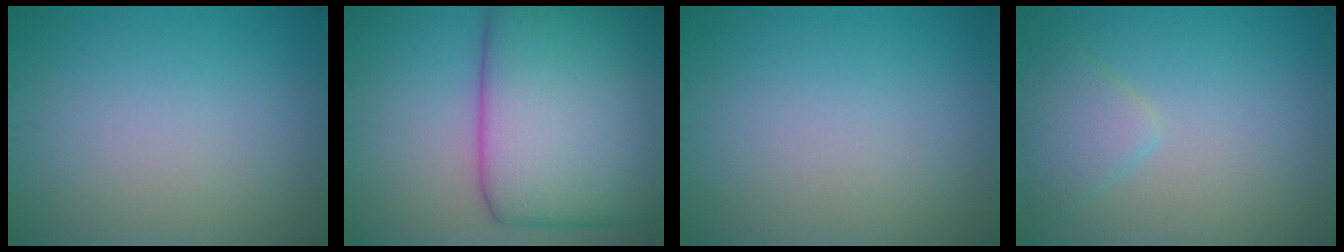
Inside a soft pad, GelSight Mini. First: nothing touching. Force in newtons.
{"total": 16.0, "press": 16.0, "slide": 0.6}
{"total": 0.0}
{"total": 2.3, "press": 2.3, "slide": 0.1}